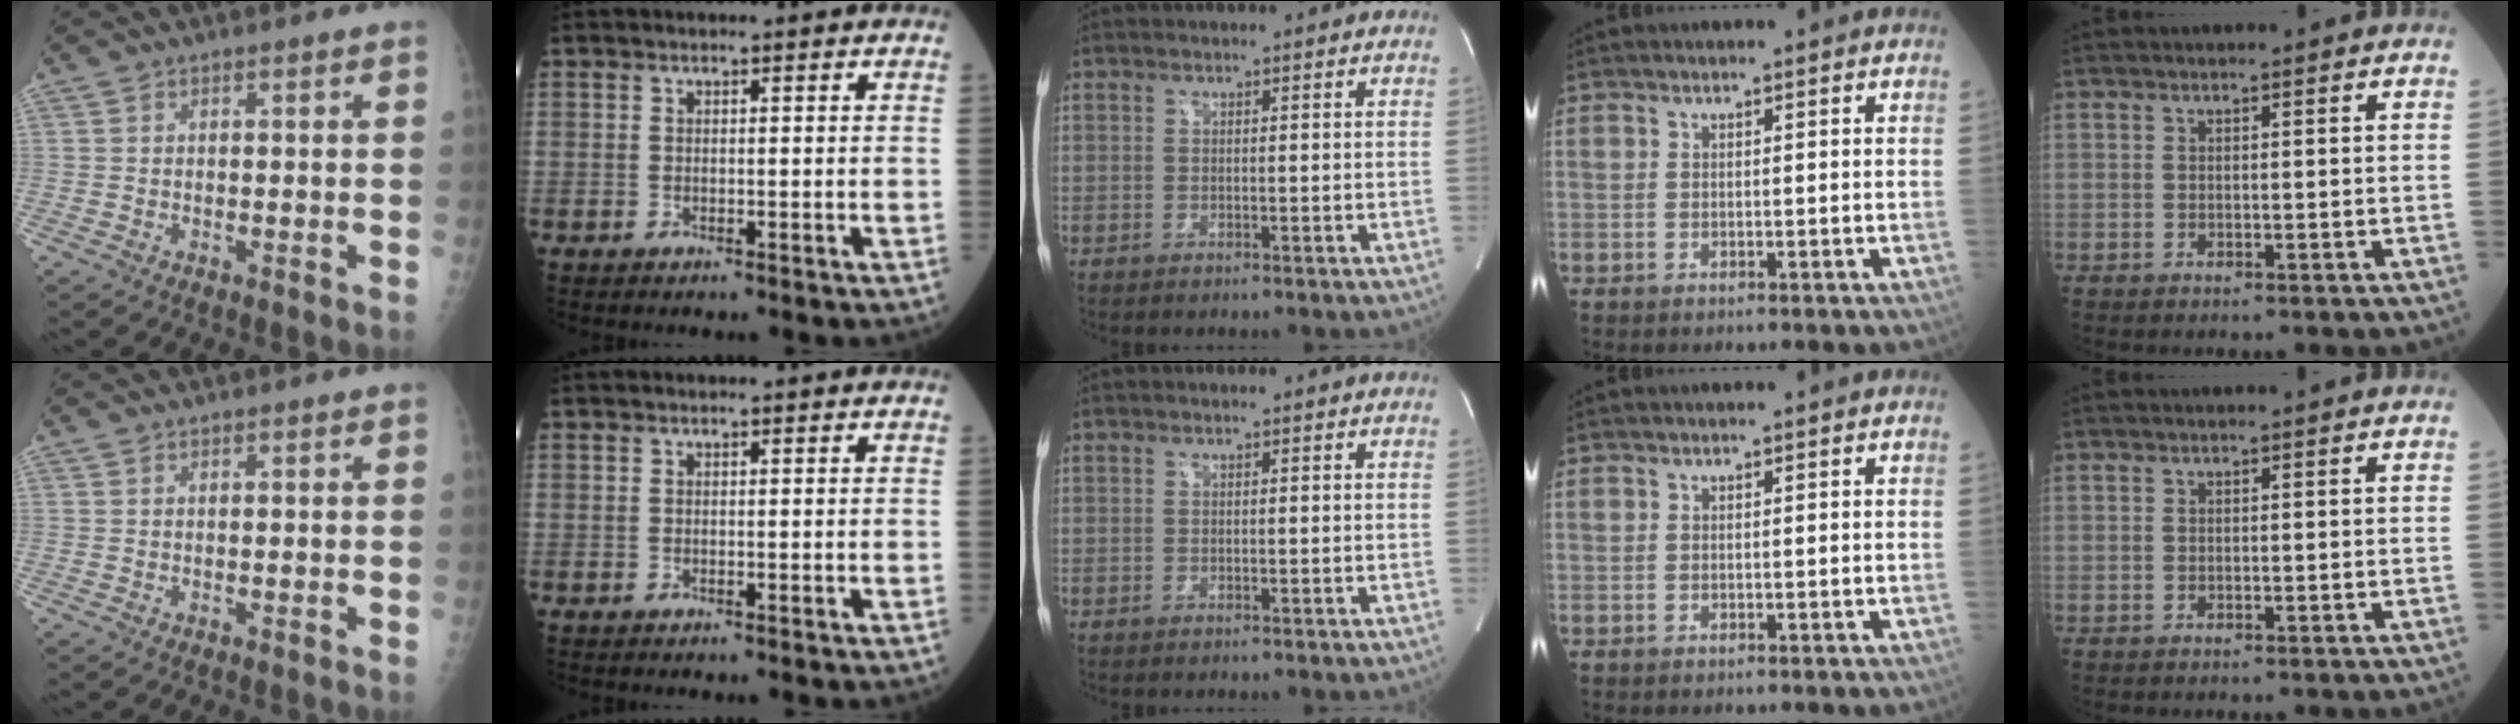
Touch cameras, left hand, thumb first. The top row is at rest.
{}